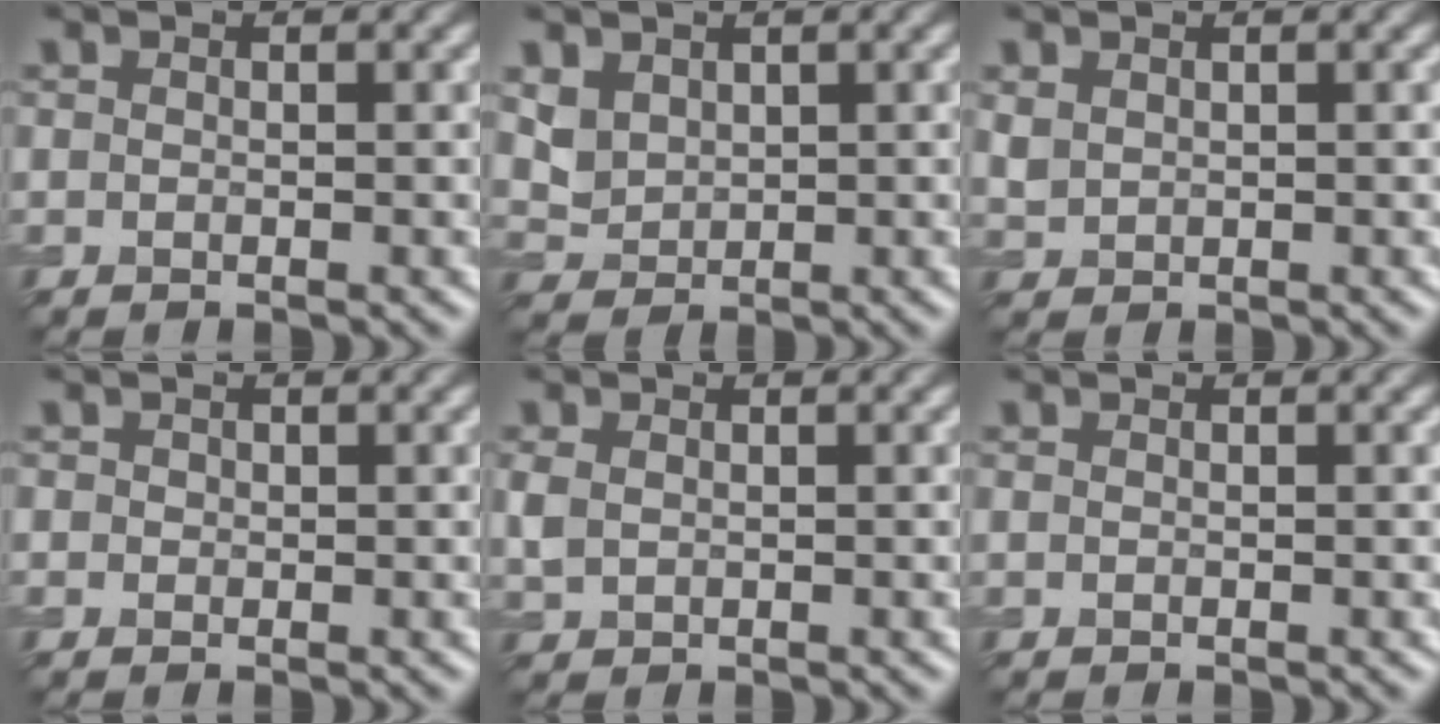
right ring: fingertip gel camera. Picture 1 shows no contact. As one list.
[{"total": 2.4, "force": [1.2, 1.8, 1.0], "torque": [-0.024, -0.004, 0.027]}, {"total": 1.1, "force": [0.7, 0.8, 0.4], "torque": [-0.013, -0.001, 0.019]}, {"total": 0.5, "force": [0.1, 0.5, 0.1], "torque": [0.004, -0.001, -0.003]}, {"total": 1.6, "force": [0.3, 1.3, 0.9], "torque": [-0.027, -0.001, 0.009]}, {"total": 0.0}]